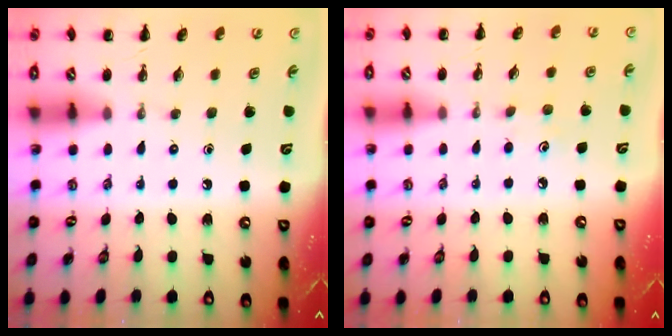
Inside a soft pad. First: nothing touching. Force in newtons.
{"total": 4.8, "press": 4.7, "slide": 1.2}